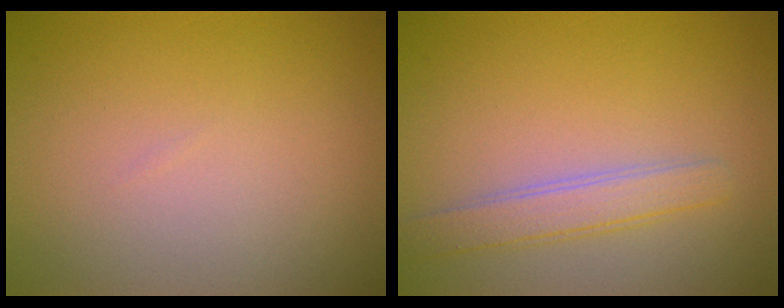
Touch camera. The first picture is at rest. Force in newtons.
{"total": 2.6, "press": 2.6, "slide": 0.1}